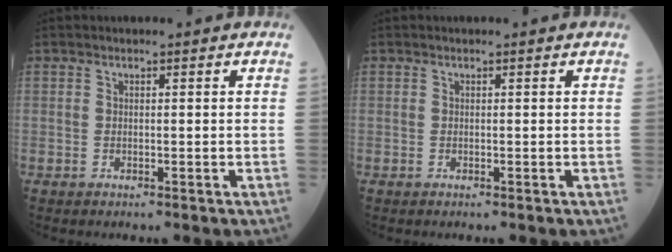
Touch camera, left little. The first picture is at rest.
{"total": 0.0}